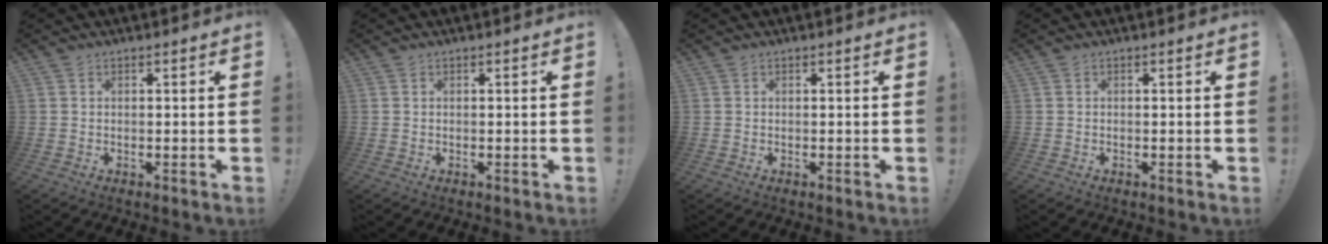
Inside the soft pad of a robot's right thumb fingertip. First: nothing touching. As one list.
[{"total": 0.0}, {"total": 0.0}, {"total": 0.0}]